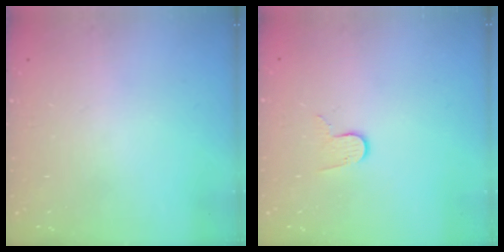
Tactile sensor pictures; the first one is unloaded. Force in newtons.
{"total": 6.0, "press": 6.0, "slide": 0.2}